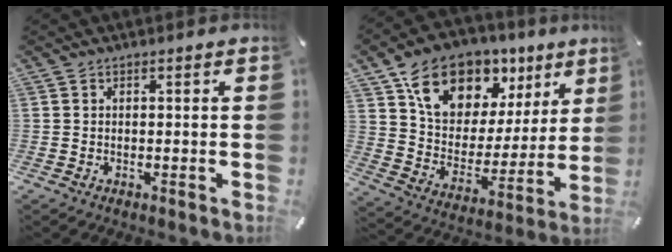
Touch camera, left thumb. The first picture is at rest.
{"total": 15.9, "force": [10.2, 10.6, 6.1], "torque": [-0.101, -0.062, 0.183]}